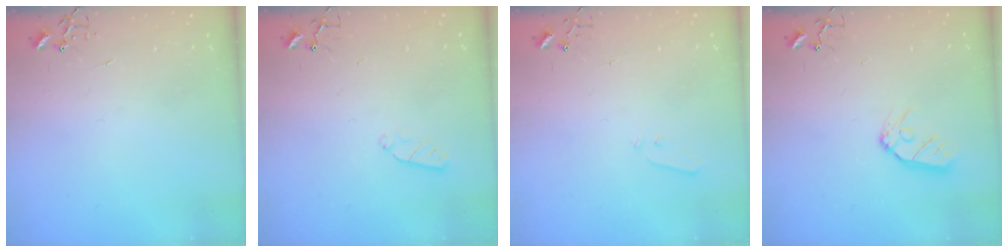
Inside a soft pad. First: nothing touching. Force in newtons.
{"total": 4.5, "press": 4.5, "slide": 0.4}
{"total": 3.4, "press": 3.3, "slide": 0.5}
{"total": 9.2, "press": 9.2, "slide": 0.8}